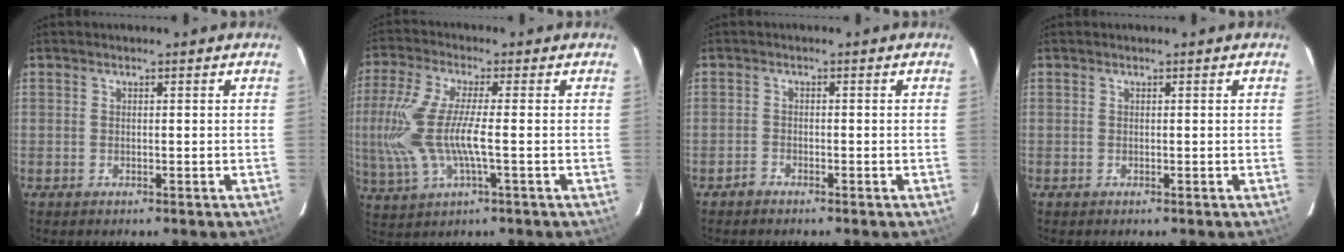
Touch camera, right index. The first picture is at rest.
{"total": 13.4, "force": [-1.4, 3.3, 12.9], "torque": [-0.273, -0.009, -0.023]}
{"total": 1.3, "force": [-1.2, 0.4, 0.1], "torque": [-0.011, 0.002, -0.027]}
{"total": 0.0}